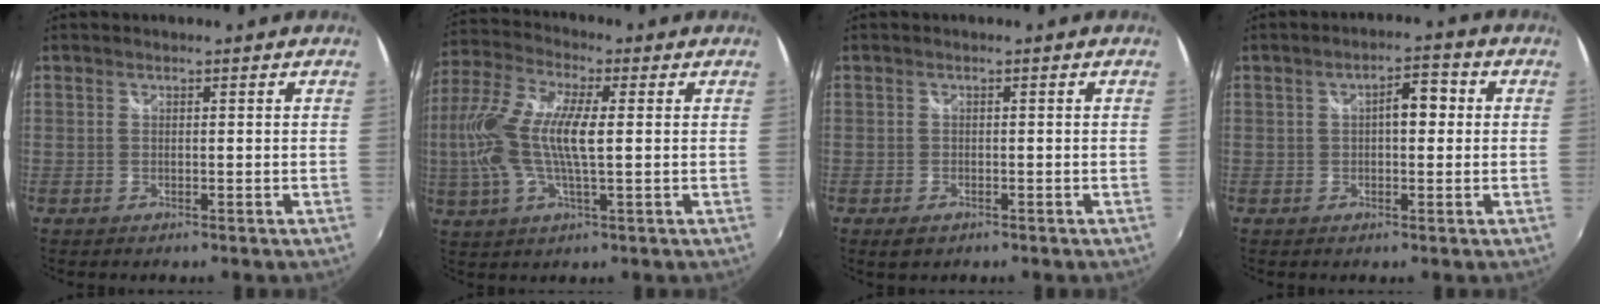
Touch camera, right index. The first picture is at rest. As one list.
[{"total": 15.2, "force": [0.5, 4.3, 14.6], "torque": [-0.286, 0.007, 0.003]}, {"total": 2.2, "force": [-1.3, 1.3, 1.2], "torque": [-0.025, -0.005, -0.018]}, {"total": 4.8, "force": [0.6, 2.1, 4.3], "torque": [-0.065, 0.014, 0.010]}]